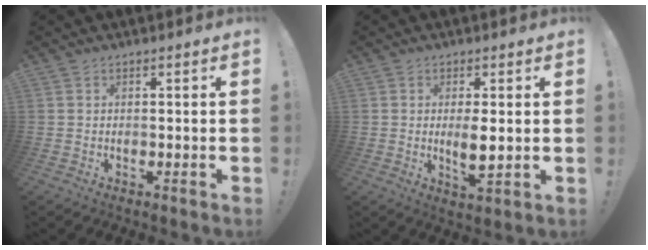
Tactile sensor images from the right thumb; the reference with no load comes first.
{"total": 5.2, "force": [0.4, 2.2, 4.7], "torque": [-0.074, -0.009, 0.005]}